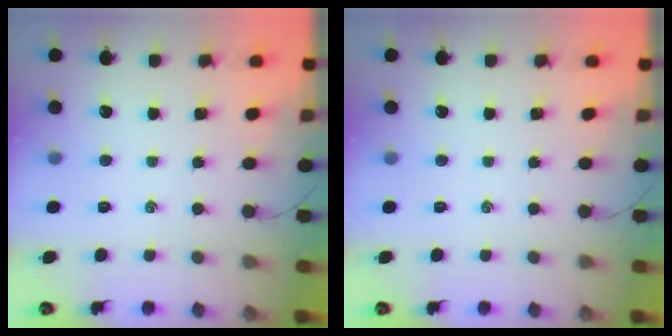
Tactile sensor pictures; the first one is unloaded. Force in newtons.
{"total": 0.0}